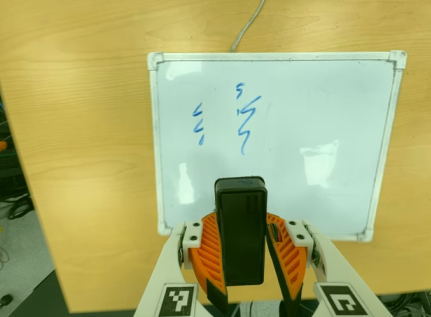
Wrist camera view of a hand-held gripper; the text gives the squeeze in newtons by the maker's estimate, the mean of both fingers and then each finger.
{"total": 7.5, "left": 8.0, "right": 6.9}